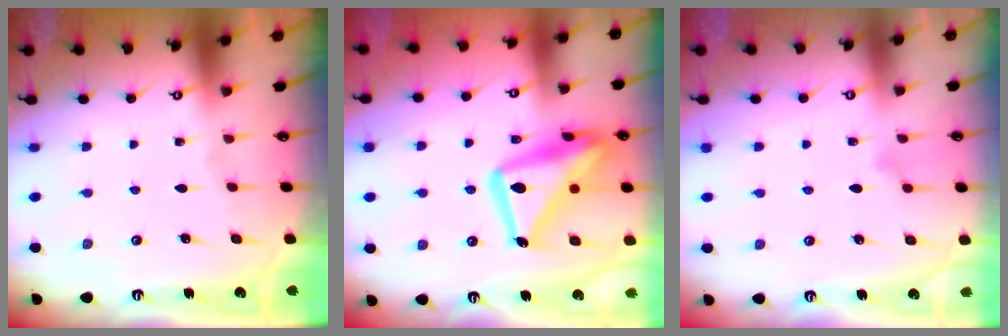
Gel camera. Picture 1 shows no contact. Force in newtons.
{"total": 20.8, "press": 20.8, "slide": 1.5}
{"total": 6.8, "press": 6.5, "slide": 1.8}